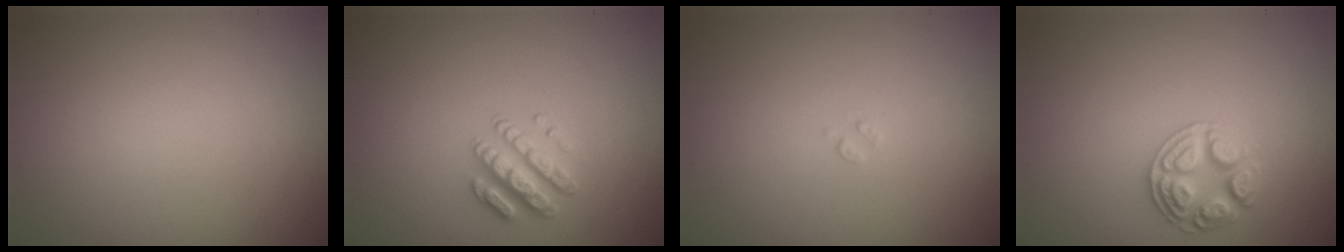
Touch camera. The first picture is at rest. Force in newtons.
{"total": 2.6, "press": 2.6, "slide": 0.6}
{"total": 0.6, "press": 0.6, "slide": 0.2}
{"total": 2.8, "press": 2.7, "slide": 0.6}